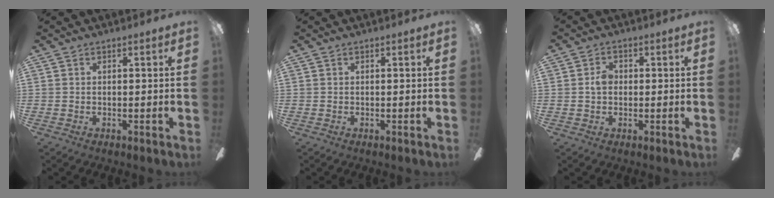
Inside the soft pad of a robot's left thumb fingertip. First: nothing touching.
{"total": 0.0}
{"total": 3.1, "force": [0.2, 2.3, 2.1], "torque": [-0.041, 0.009, 0.002]}